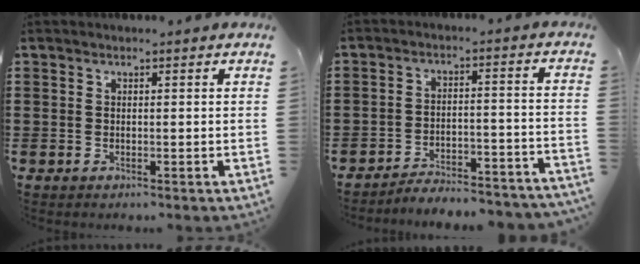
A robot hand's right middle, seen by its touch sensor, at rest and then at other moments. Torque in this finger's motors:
{"motor_torque": [0.56, -0.13, 0.20, 0.10]}